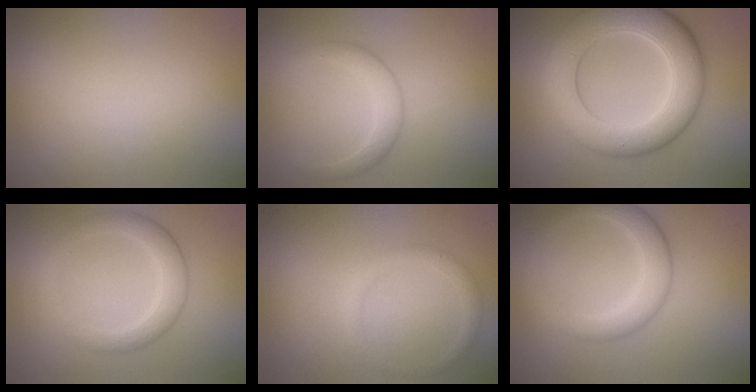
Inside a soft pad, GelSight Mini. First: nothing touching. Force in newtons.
{"total": 2.3, "press": 2.3, "slide": 0.1}
{"total": 8.7, "press": 8.7, "slide": 0.3}
{"total": 3.3, "press": 3.2, "slide": 0.3}
{"total": 1.4, "press": 1.4, "slide": 0.0}
{"total": 3.6, "press": 3.6, "slide": 0.1}